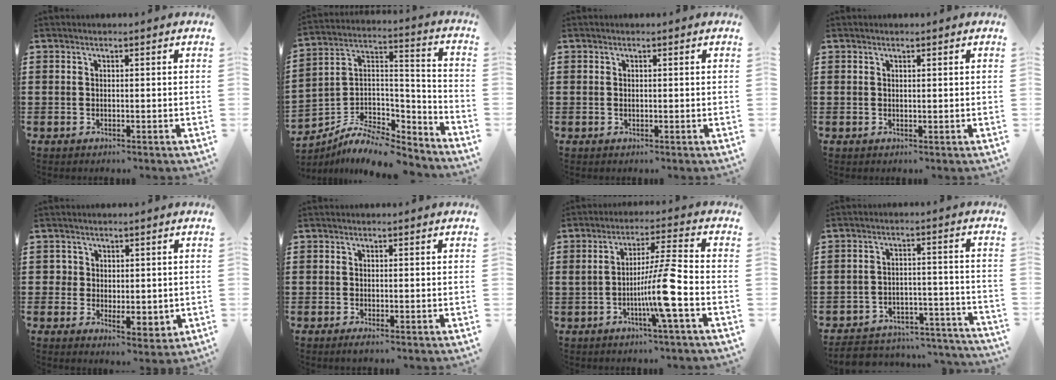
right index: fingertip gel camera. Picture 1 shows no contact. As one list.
[{"total": 8.3, "force": [-6.6, 3.6, 3.4], "torque": [-0.068, 0.013, -0.126]}, {"total": 0.0}, {"total": 0.0}, {"total": 3.1, "force": [0.7, 2.8, 1.3], "torque": [-0.033, 0.013, 0.013]}, {"total": 0.8, "force": [-0.6, 0.0, 0.5], "torque": [-0.010, -0.004, -0.010]}, {"total": 9.3, "force": [-3.4, 0.0, 8.7], "torque": [-0.160, -0.004, -0.067]}, {"total": 4.5, "force": [-4.3, 1.0, 1.0], "torque": [-0.017, 0.007, -0.087]}]